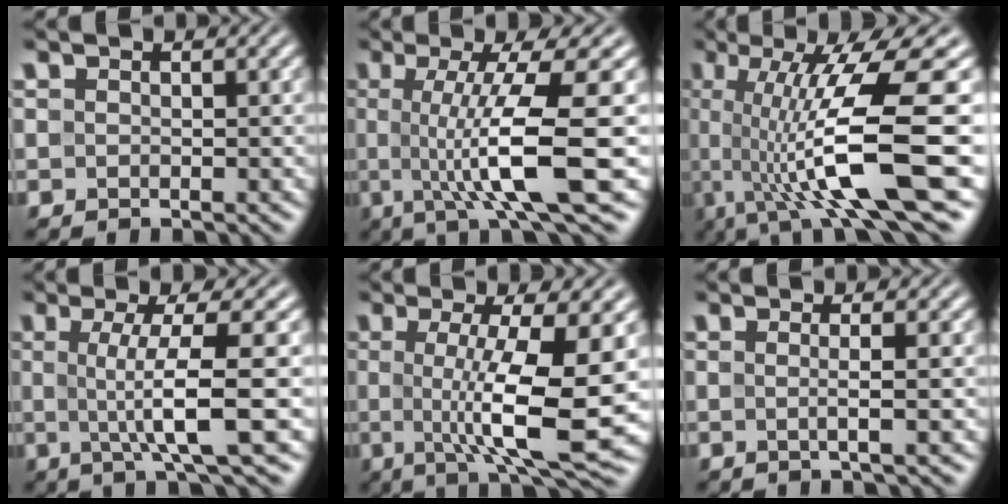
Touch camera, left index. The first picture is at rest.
{"total": 9.3, "force": [-0.5, 1.7, 9.2], "torque": [-0.138, -0.009, -0.005]}
{"total": 12.2, "force": [-0.7, 2.4, 11.9], "torque": [-0.187, 0.001, -0.005]}
{"total": 6.8, "force": [-0.1, 1.1, 6.7], "torque": [-0.113, 0.003, -0.001]}
{"total": 9.8, "force": [-0.3, 2.2, 9.5], "torque": [-0.144, -0.011, -0.002]}
{"total": 2.1, "force": [0.1, 0.6, 2.0], "torque": [-0.034, 0.002, -0.014]}